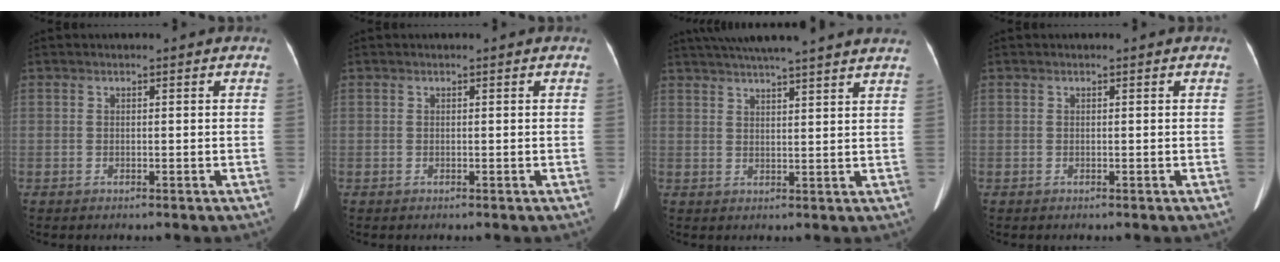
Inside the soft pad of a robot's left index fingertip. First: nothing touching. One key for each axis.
{"total": 0.0}
{"total": 19.3, "fx": 17.0, "fy": 0.5, "fz": 9.2, "tx": -0.155, "ty": 0.028, "tz": 0.224}
{"total": 0.0}